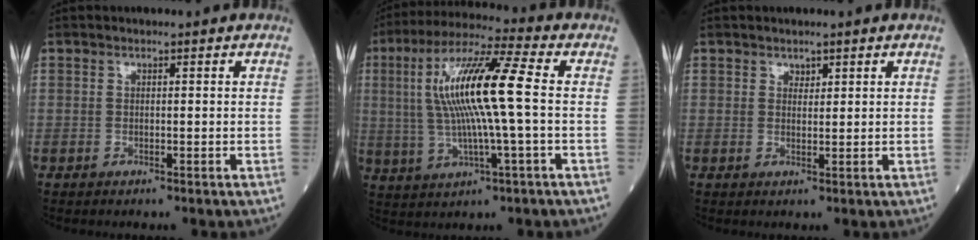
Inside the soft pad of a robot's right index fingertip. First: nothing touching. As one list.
[{"total": 14.4, "force": [1.1, 0.7, 14.4], "torque": [-0.285, 0.017, 0.018]}, {"total": 1.1, "force": [0.8, 0.7, 0.4], "torque": [-0.003, -0.002, 0.012]}]